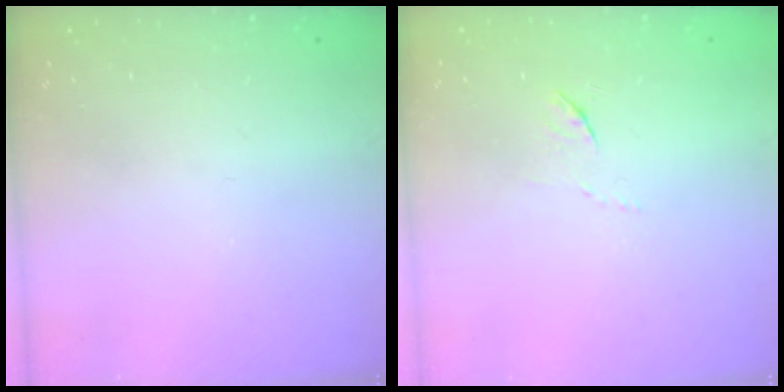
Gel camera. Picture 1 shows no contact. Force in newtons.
{"total": 3.7, "press": 3.7, "slide": 0.4}